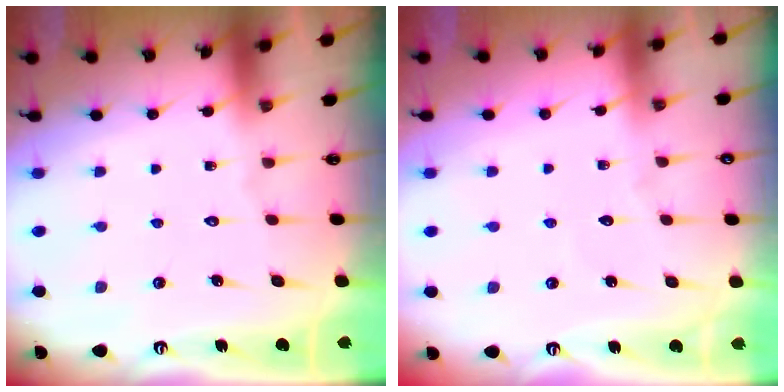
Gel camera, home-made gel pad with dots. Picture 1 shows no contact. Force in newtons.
{"total": 2.1, "press": 2.1, "slide": 0.3}